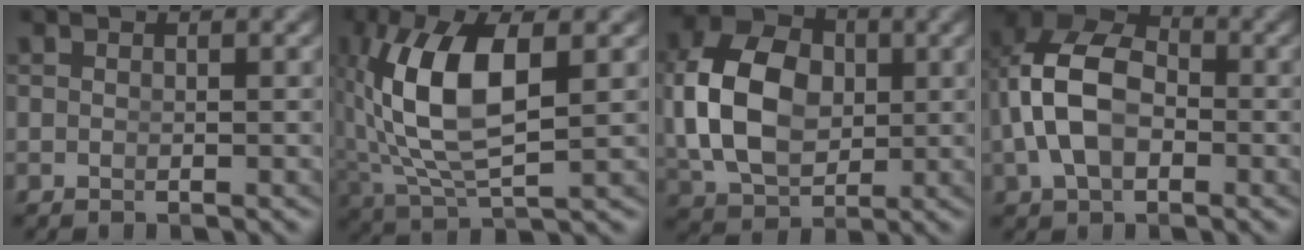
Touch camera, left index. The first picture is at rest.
{"total": 7.8, "force": [0.6, 3.2, 7.1], "torque": [-0.159, -0.014, 0.029]}
{"total": 10.1, "force": [0.6, 7.6, 6.6], "torque": [-0.144, -0.026, 0.027]}
{"total": 9.7, "force": [0.8, 7.5, 6.2], "torque": [-0.132, -0.009, 0.011]}